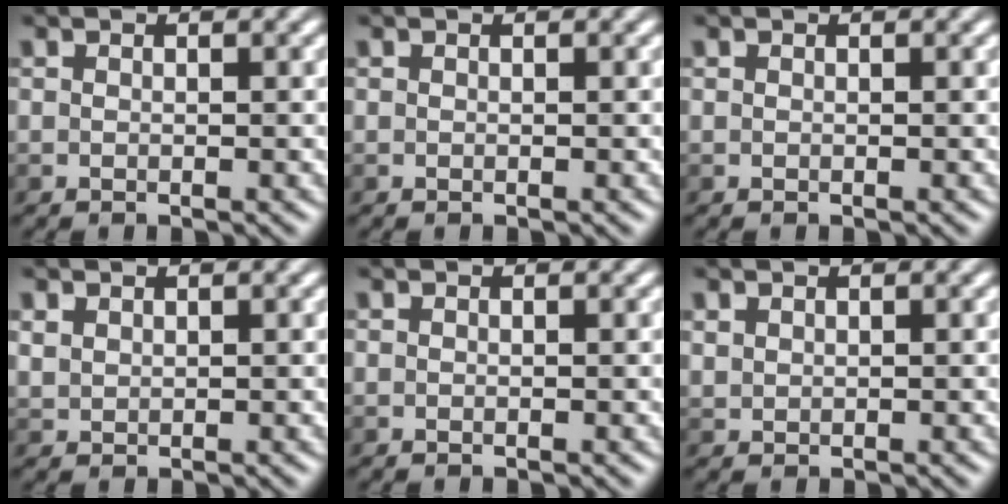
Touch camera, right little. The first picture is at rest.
{"total": 0.0}
{"total": 0.0}
{"total": 1.1, "force": [0.7, 0.7, 0.3], "torque": [-0.011, 0.000, 0.020]}
{"total": 0.0}
{"total": 0.8, "force": [0.6, 0.5, 0.2], "torque": [-0.007, -0.001, 0.017]}